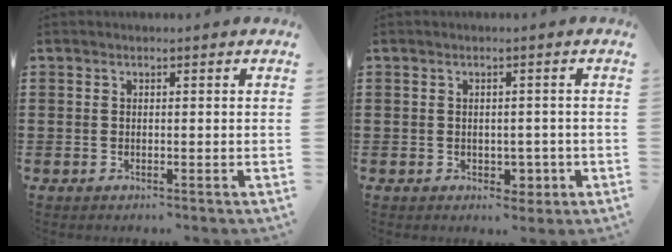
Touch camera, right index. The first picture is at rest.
{"total": 2.4, "force": [-0.5, 1.9, 1.5], "torque": [-0.023, -0.002, -0.011]}